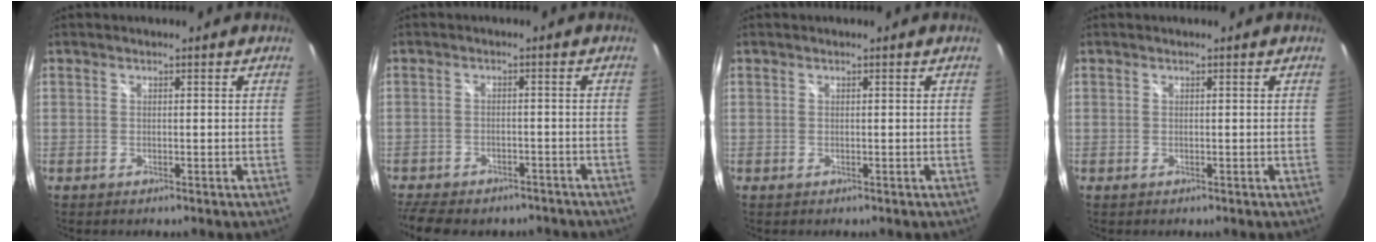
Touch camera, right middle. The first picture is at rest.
{"total": 12.8, "force": [-10.3, 5.2, 5.4], "torque": [-0.126, -0.021, -0.148]}
{"total": 0.0}
{"total": 0.0}